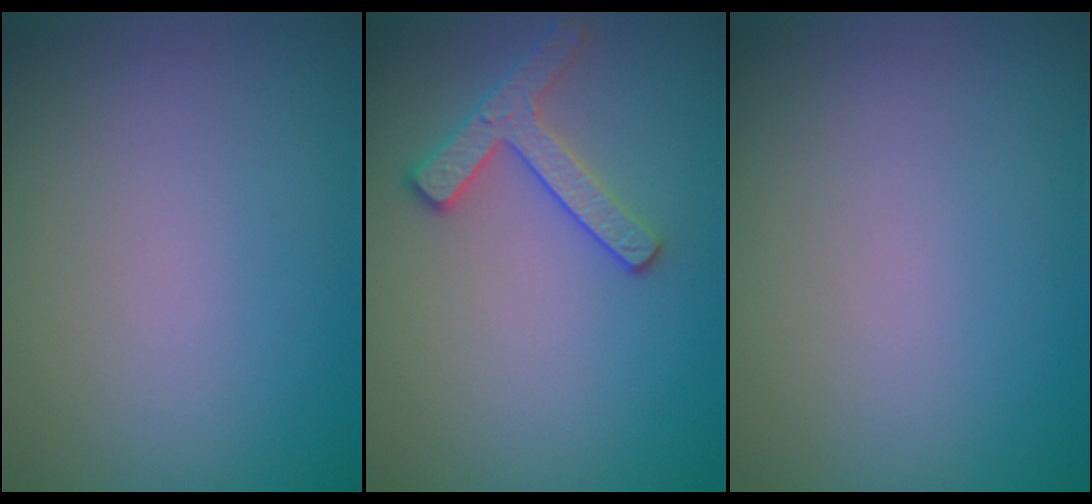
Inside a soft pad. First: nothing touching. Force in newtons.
{"total": 2.5, "press": 2.4, "slide": 0.5}
{"total": 0.0}